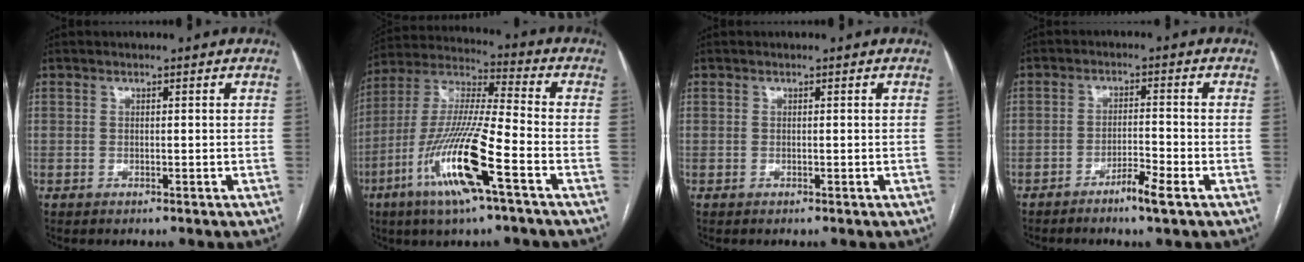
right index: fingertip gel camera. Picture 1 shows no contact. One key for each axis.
{"total": 16.7, "fx": -7.4, "fy": 0.9, "fz": 15.0, "tx": -0.309, "ty": -0.019, "tz": -0.141}
{"total": 0.0}
{"total": 4.2, "fx": -2.7, "fy": -0.1, "fz": 3.2, "tx": -0.055, "ty": -0.004, "tz": -0.050}